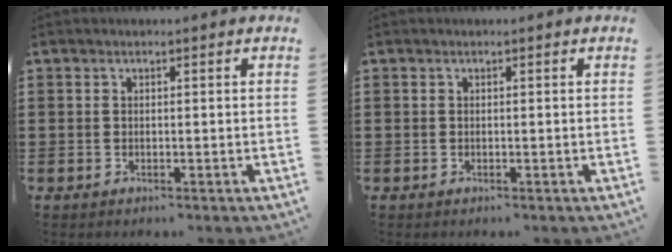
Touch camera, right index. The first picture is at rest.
{"total": 0.0}